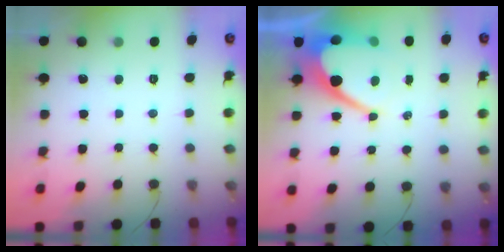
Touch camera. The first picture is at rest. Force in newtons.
{"total": 13.5, "press": 13.4, "slide": 0.9}